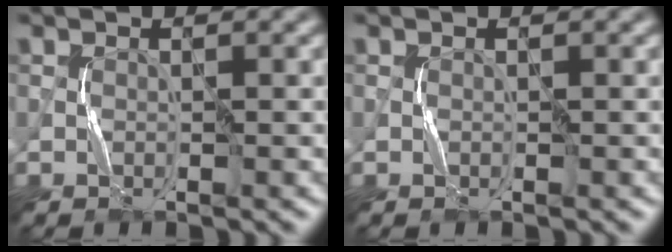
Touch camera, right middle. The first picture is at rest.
{"total": 0.0}